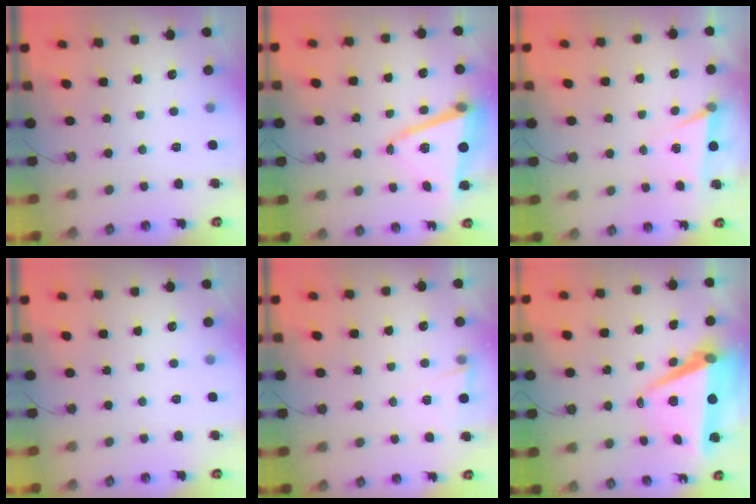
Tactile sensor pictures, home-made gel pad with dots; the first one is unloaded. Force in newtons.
{"total": 10.6, "press": 10.4, "slide": 1.7}
{"total": 5.2, "press": 2.7, "slide": 4.4}
{"total": 0.0}
{"total": 2.9, "press": 2.7, "slide": 1.1}
{"total": 9.3, "press": 8.4, "slide": 4.0}